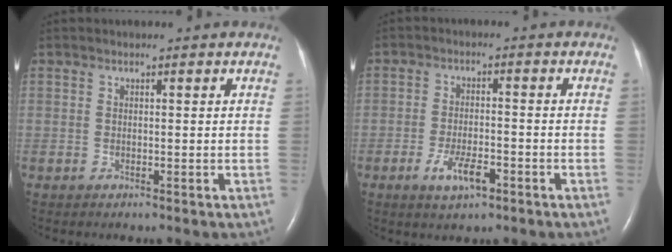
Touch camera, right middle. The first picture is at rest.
{"total": 5.1, "force": [-2.7, 1.6, 4.0], "torque": [-0.080, -0.003, -0.043]}